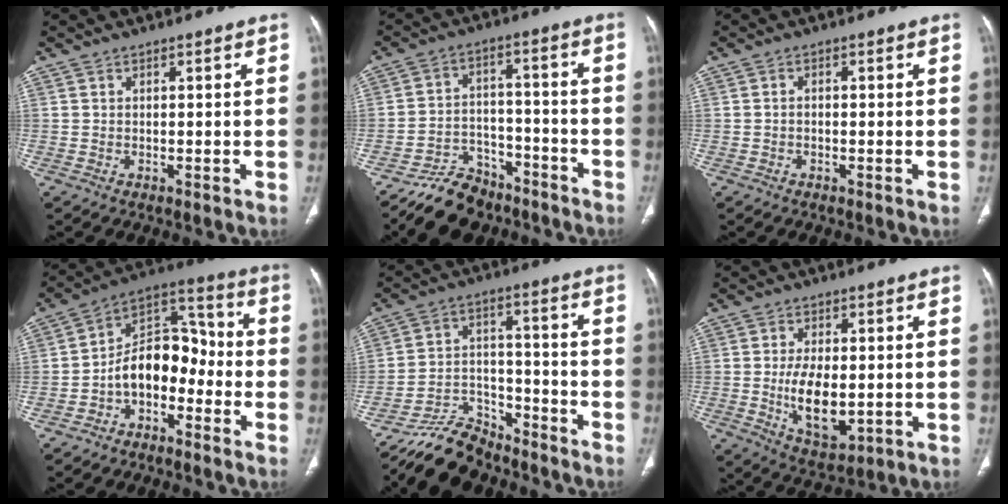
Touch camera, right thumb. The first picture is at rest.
{"total": 11.0, "force": [-9.1, 5.9, 2.3], "torque": [-0.017, 0.074, -0.151]}
{"total": 0.9, "force": [-0.3, 0.6, 0.6], "torque": [-0.008, 0.002, -0.007]}
{"total": 11.9, "force": [-3.9, 7.8, 8.0], "torque": [-0.101, 0.070, -0.078]}
{"total": 10.9, "force": [-9.9, 4.4, 1.2], "torque": [-0.008, 0.080, -0.178]}
{"total": 10.2, "force": [-1.0, 5.3, 8.6], "torque": [-0.139, -0.015, -0.006]}